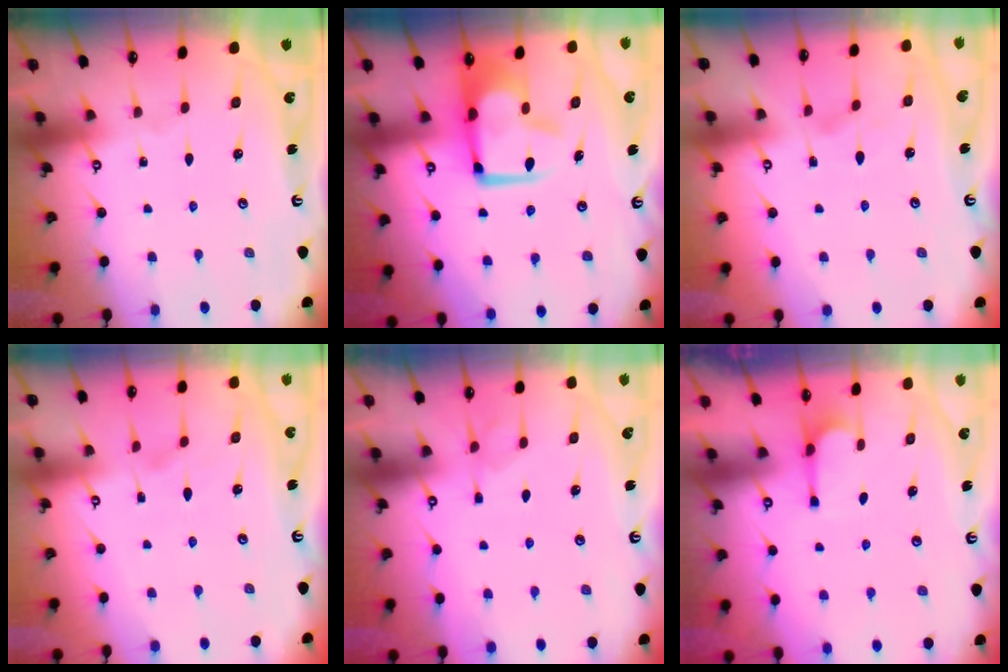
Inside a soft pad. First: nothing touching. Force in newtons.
{"total": 10.7, "press": 10.5, "slide": 1.8}
{"total": 2.9, "press": 2.7, "slide": 1.0}
{"total": 3.4, "press": 3.2, "slide": 1.1}
{"total": 1.7, "press": 1.3, "slide": 1.1}
{"total": 2.0, "press": 1.7, "slide": 1.1}